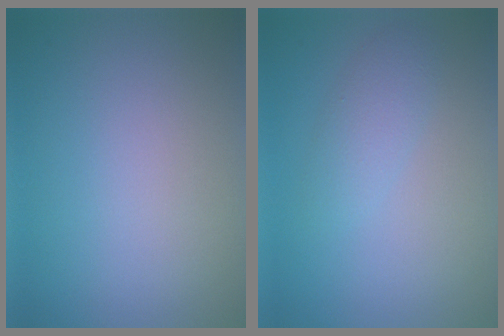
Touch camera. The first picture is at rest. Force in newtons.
{"total": 1.9, "press": 1.9, "slide": 0.1}